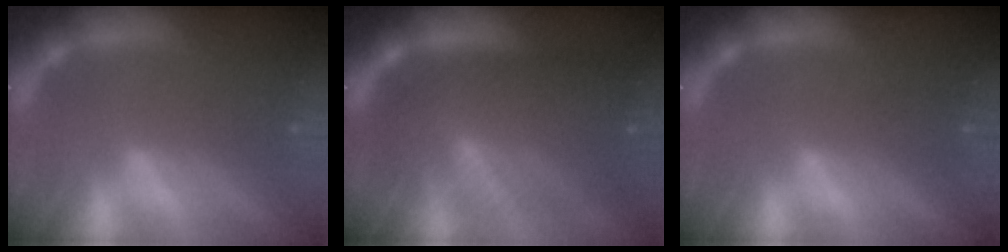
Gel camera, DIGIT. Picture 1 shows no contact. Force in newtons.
{"total": 10.0}
{"total": 1.4}